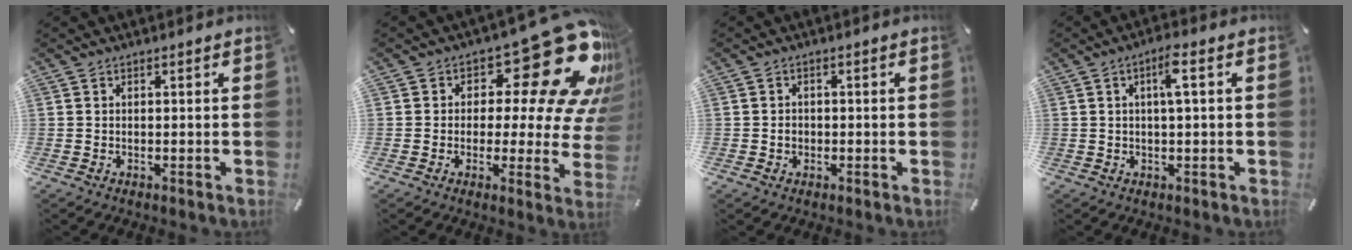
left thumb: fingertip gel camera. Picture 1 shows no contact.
{"total": 21.7, "force": [11.2, 9.1, 16.2], "torque": [-0.213, -0.083, 0.182]}
{"total": 1.9, "force": [-0.4, 1.6, 0.9], "torque": [-0.018, 0.006, -0.011]}
{"total": 4.7, "force": [1.0, 1.0, 4.5], "torque": [-0.081, 0.003, 0.011]}